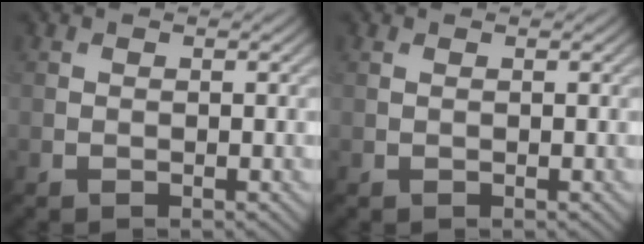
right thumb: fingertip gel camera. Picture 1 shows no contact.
{"total": 0.0}